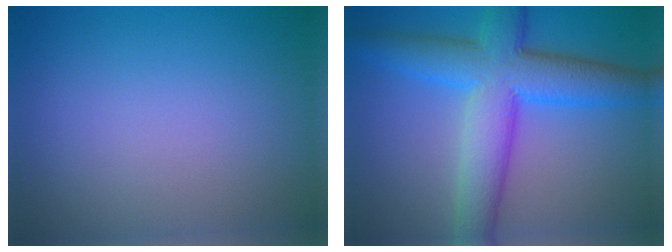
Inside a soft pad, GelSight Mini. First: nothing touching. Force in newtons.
{"total": 9.2, "press": 9.2, "slide": 0.2}